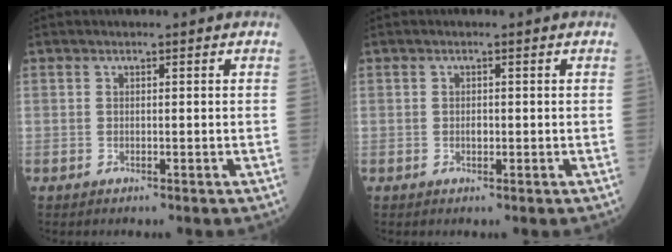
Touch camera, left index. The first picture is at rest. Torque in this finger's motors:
{"motor_torque": [0.36, 0.11, 0.00, 0.00]}